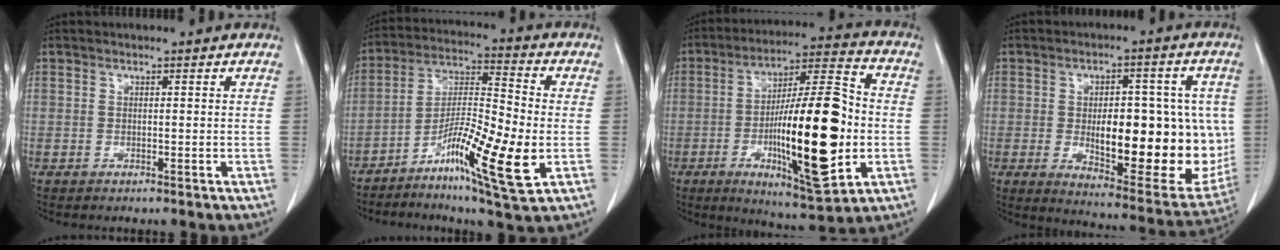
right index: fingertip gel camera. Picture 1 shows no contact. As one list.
[{"total": 14.5, "force": [-4.9, 1.5, 13.6], "torque": [-0.255, -0.011, -0.087]}, {"total": 21.3, "force": [-3.7, 3.7, 20.6], "torque": [-0.347, -0.002, -0.053]}, {"total": 20.0, "force": [-1.4, 7.5, 18.5], "torque": [-0.223, 0.006, 0.005]}]